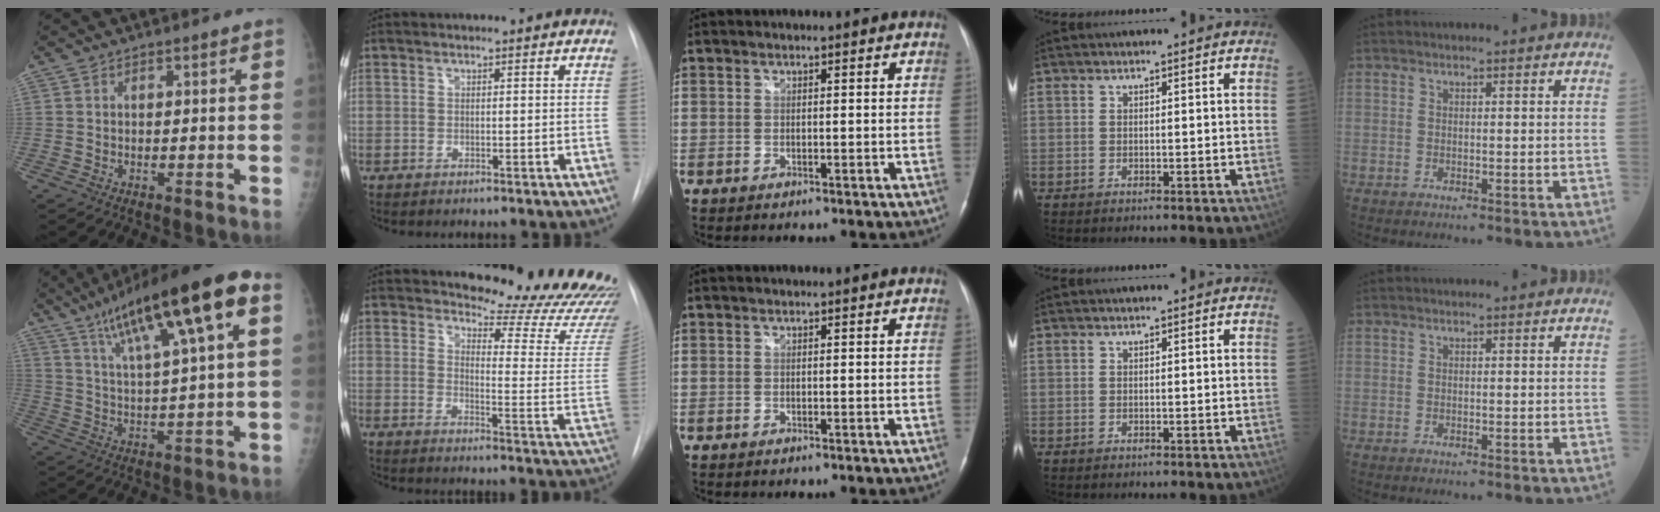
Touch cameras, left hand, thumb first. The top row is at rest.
{"thumb": {"total": 21.1, "force": [10.0, 4.1, 18.2], "torque": [-0.294, 0.005, 0.167]}, "index": {"total": 18.9, "force": [18.5, 1.1, 4.0], "torque": [-0.046, -0.144, 0.210]}}